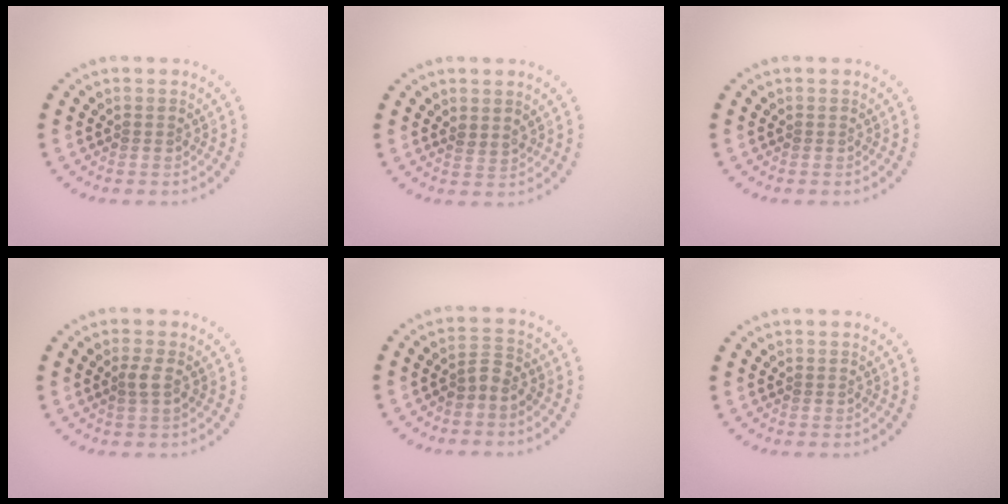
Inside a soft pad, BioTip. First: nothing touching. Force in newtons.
{"total": 0.8, "press": 0.4, "slide": 0.7}
{"total": 0.0}
{"total": 1.3, "press": 1.1, "slide": 0.5}
{"total": 1.9, "press": 1.4, "slide": 1.2}
{"total": 0.0}